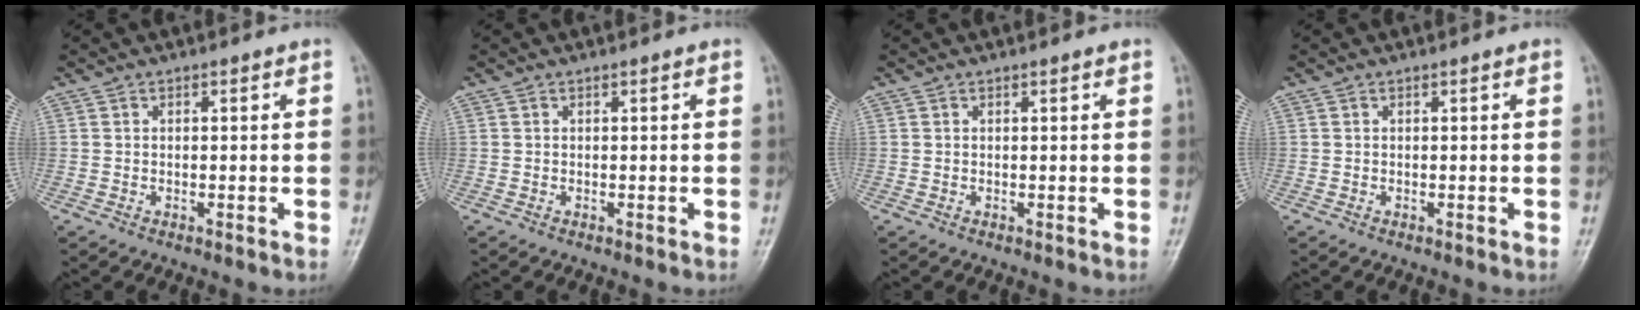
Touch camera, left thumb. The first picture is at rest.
{"total": 0.0}
{"total": 0.5, "force": [0.3, 0.0, 0.4], "torque": [-0.008, -0.001, 0.004]}
{"total": 0.0}